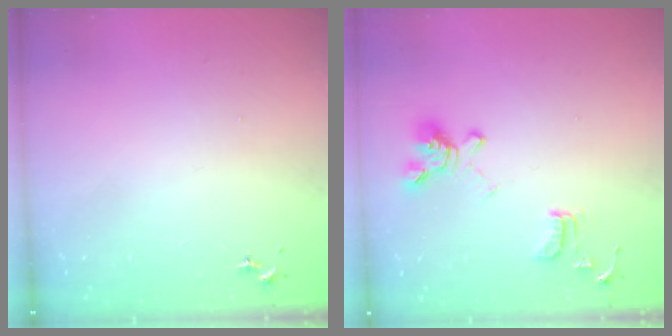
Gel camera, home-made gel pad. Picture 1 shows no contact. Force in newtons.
{"total": 14.3, "press": 14.2, "slide": 1.5}